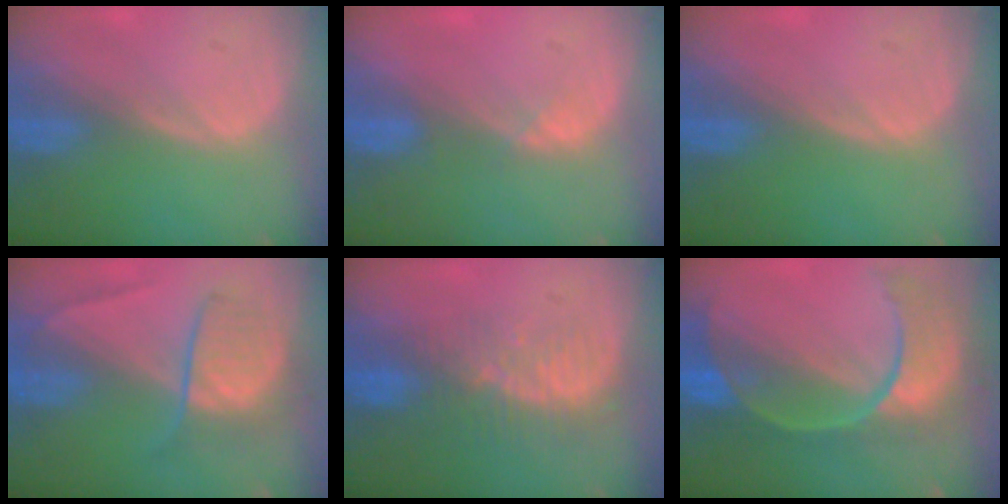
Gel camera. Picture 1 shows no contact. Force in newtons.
{"total": 1.4, "press": 1.2, "slide": 0.7}
{"total": 0.0}
{"total": 6.7, "press": 6.7, "slide": 0.6}
{"total": 8.1, "press": 7.2, "slide": 3.8}
{"total": 11.2, "press": 9.4, "slide": 6.2}